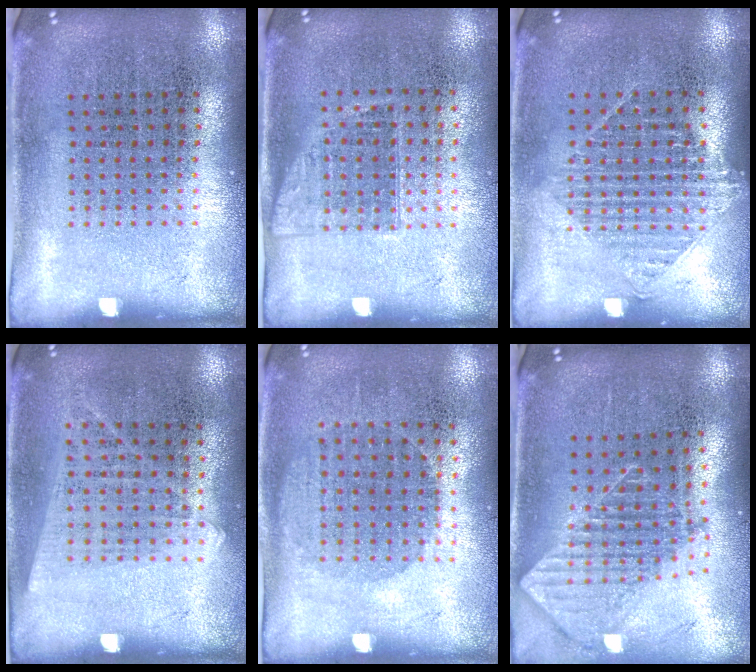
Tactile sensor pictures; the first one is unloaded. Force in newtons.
{"total": 1.1, "press": 1.0, "slide": 0.6}
{"total": 1.0, "press": 1.0, "slide": 0.4}
{"total": 1.2, "press": 1.0, "slide": 0.5}
{"total": 1.0, "press": 0.9, "slide": 0.4}
{"total": 1.9, "press": 1.5, "slide": 1.2}